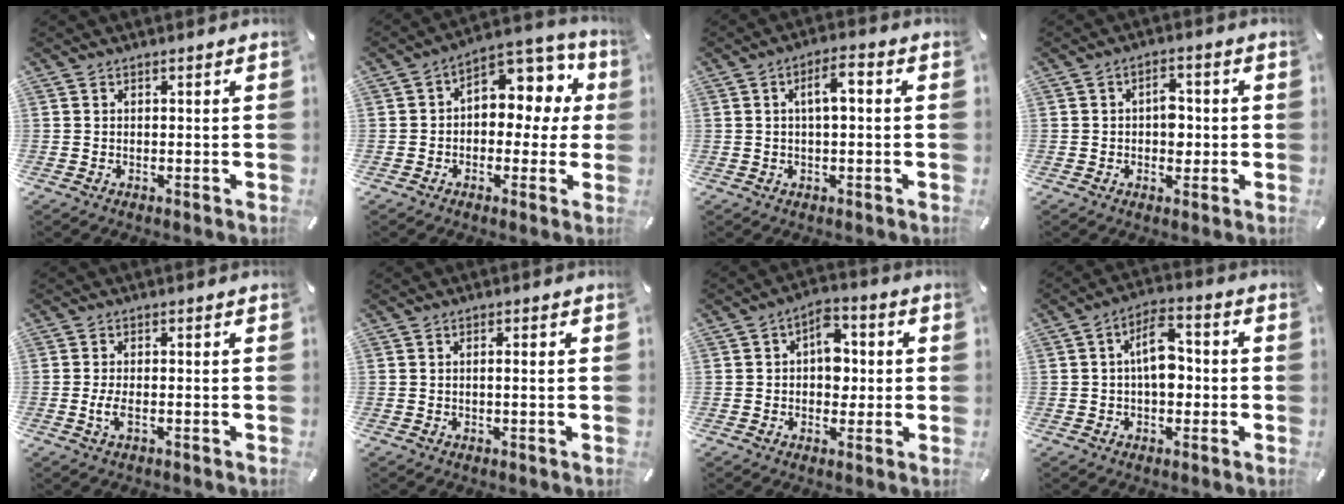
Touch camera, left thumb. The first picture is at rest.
{"total": 9.2, "force": [3.2, 6.5, 5.7], "torque": [-0.073, -0.030, 0.056]}
{"total": 5.8, "force": [0.7, 2.2, 5.4], "torque": [-0.085, 0.010, 0.006]}
{"total": 4.8, "force": [-0.2, 3.3, 3.5], "torque": [-0.036, -0.004, -0.011]}
{"total": 3.2, "force": [-1.0, 1.1, 2.8], "torque": [-0.068, -0.005, -0.022]}
{"total": 1.3, "force": [-0.1, 0.0, 1.3], "torque": [-0.024, -0.003, -0.001]}
{"total": 7.8, "force": [0.3, 5.7, 5.4], "torque": [-0.057, 0.001, 0.000]}
{"total": 8.8, "force": [-0.3, 5.2, 7.1], "torque": [-0.109, 0.012, -0.009]}